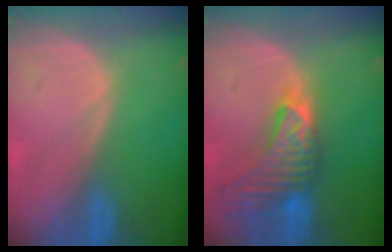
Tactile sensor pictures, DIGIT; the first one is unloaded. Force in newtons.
{"total": 9.1, "press": 8.3, "slide": 3.8}